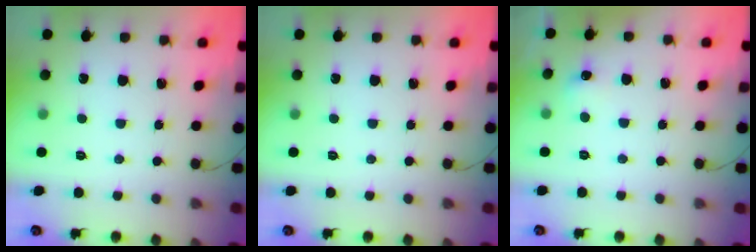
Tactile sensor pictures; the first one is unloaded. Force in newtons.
{"total": 0.0}
{"total": 4.7, "press": 4.6, "slide": 1.3}